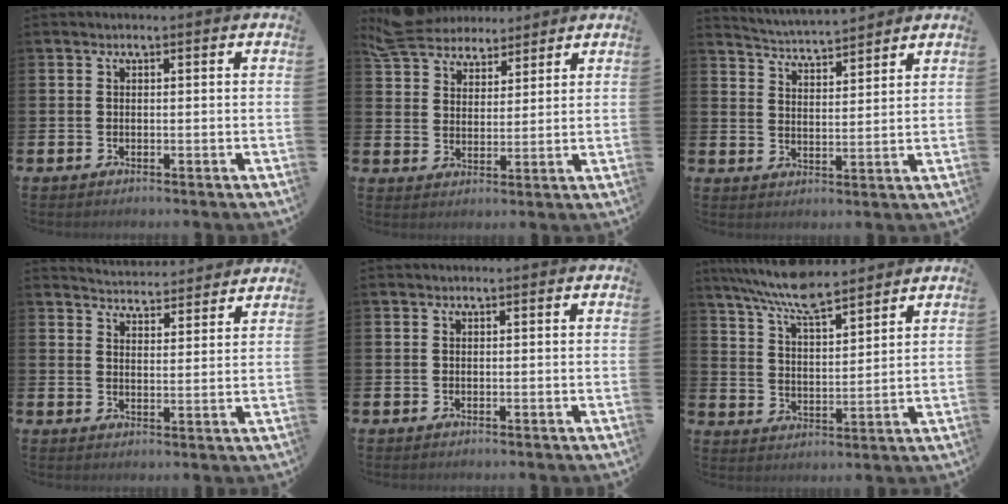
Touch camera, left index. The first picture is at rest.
{"total": 6.1, "force": [5.7, 2.1, 0.4], "torque": [-0.030, -0.022, 0.106]}
{"total": 4.7, "force": [4.6, 0.2, 0.0], "torque": [-0.019, -0.031, 0.082]}
{"total": 4.7, "force": [4.7, 0.5, -0.3], "torque": [-0.006, -0.035, 0.083]}
{"total": 0.0}
{"total": 8.0, "force": [7.4, 1.2, 2.8], "torque": [-0.074, -0.039, 0.132]}